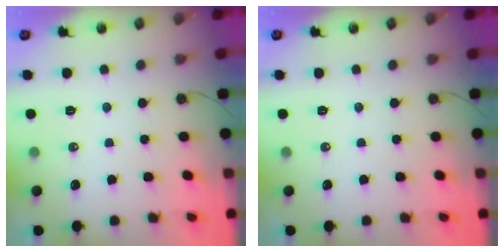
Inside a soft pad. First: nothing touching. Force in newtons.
{"total": 0.0}